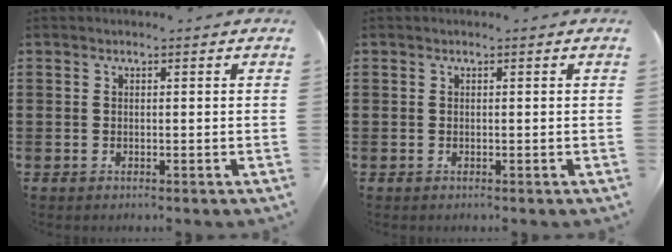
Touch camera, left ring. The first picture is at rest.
{"total": 0.0}